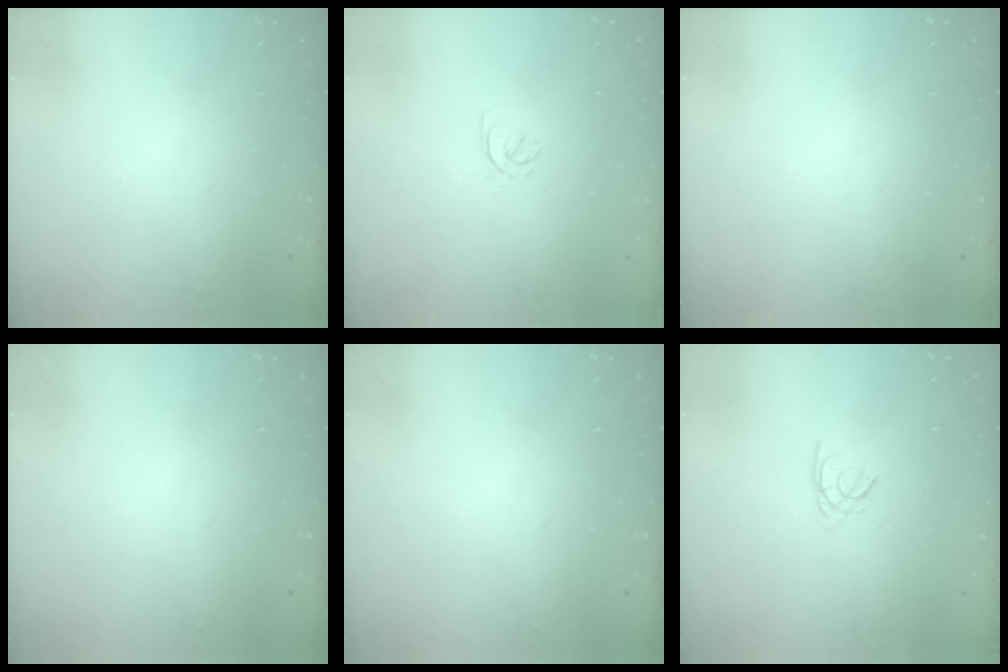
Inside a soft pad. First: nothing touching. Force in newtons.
{"total": 2.2, "press": 2.1, "slide": 0.7}
{"total": 0.0}
{"total": 0.0}
{"total": 0.0}
{"total": 1.2, "press": 1.1, "slide": 0.3}